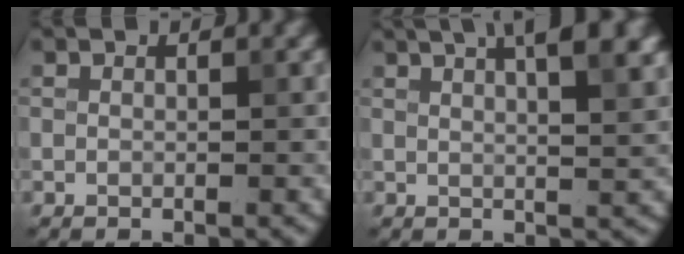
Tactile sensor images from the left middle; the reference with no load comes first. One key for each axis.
{"total": 8.1, "fx": 4.4, "fy": 3.1, "fz": 6.1, "tx": -0.043, "ty": 0.042, "tz": 0.032}